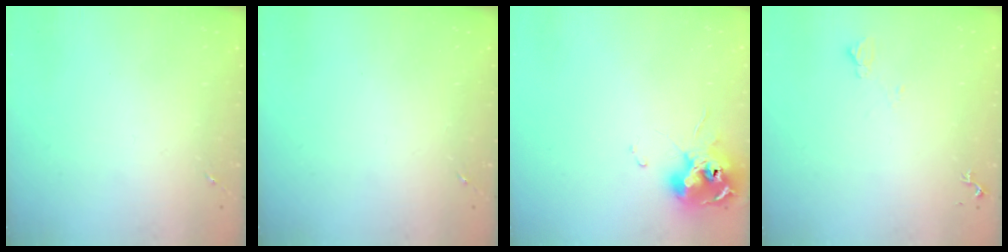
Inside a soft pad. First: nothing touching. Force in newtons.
{"total": 0.0}
{"total": 12.2, "press": 12.1, "slide": 1.3}
{"total": 5.1, "press": 5.1, "slide": 0.7}